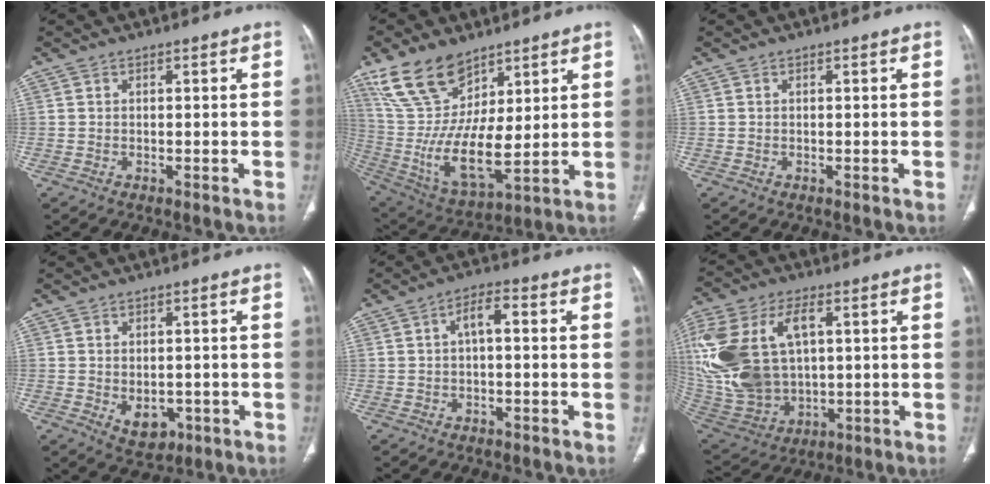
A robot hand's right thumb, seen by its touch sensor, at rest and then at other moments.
{"total": 18.1, "force": [9.9, 8.9, 12.3], "torque": [-0.220, -0.047, 0.208]}
{"total": 0.0}
{"total": 5.2, "force": [-1.2, 3.7, 3.4], "torque": [-0.034, 0.003, 0.000]}
{"total": 4.1, "force": [0.3, 1.7, 3.7], "torque": [-0.061, 0.017, 0.002]}
{"total": 26.3, "force": [4.7, 16.5, 20.0], "torque": [-0.465, 0.006, 0.107]}